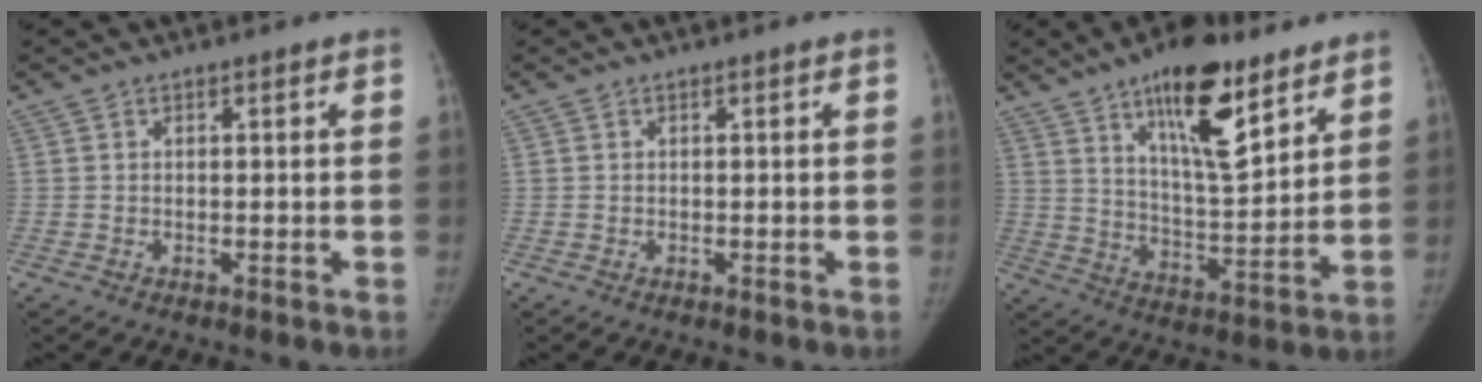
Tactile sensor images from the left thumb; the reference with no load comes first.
{"total": 0.0}
{"total": 17.0, "force": [10.3, 5.8, 12.3], "torque": [-0.165, -0.060, 0.170]}